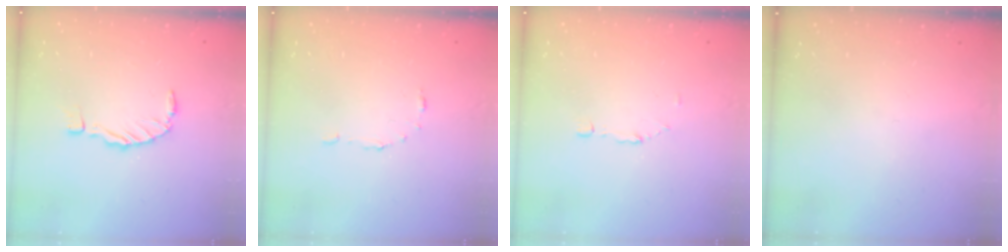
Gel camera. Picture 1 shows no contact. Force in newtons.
{"total": 4.2, "press": 4.1, "slide": 0.3}
{"total": 3.3, "press": 3.2, "slide": 0.8}
{"total": 0.0}